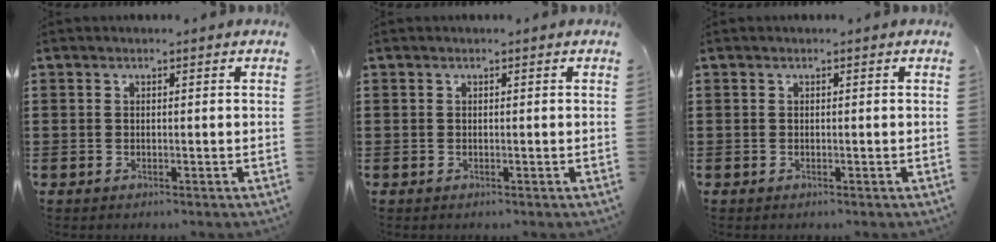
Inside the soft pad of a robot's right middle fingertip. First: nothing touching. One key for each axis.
{"total": 0.0}
{"total": 0.0}